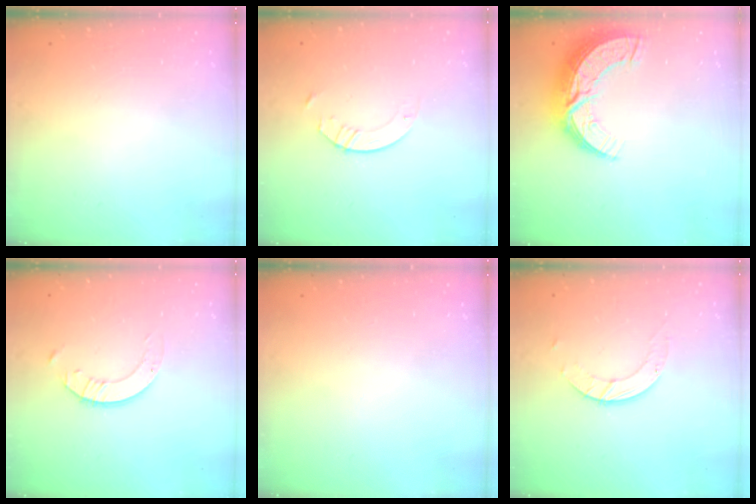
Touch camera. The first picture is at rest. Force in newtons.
{"total": 2.9, "press": 2.9, "slide": 0.3}
{"total": 13.0, "press": 12.9, "slide": 1.0}
{"total": 2.3, "press": 2.3, "slide": 0.2}
{"total": 0.0}
{"total": 3.0, "press": 3.0, "slide": 0.3}